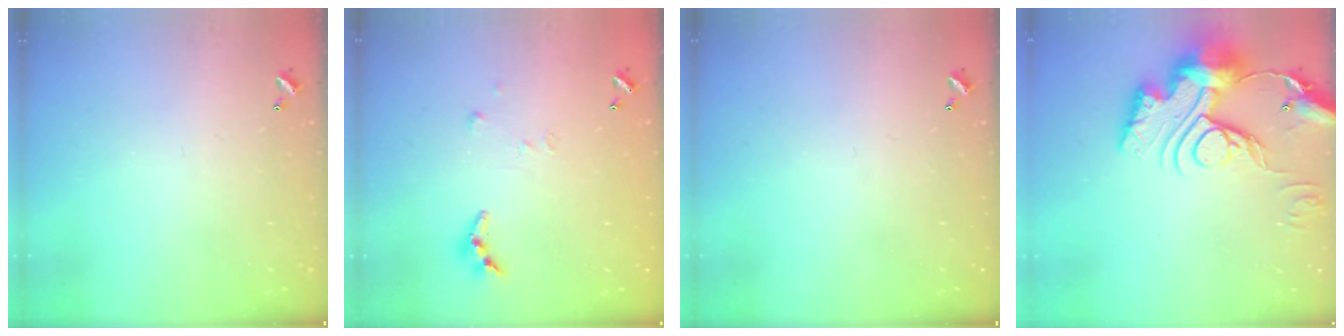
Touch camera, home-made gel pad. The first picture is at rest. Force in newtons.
{"total": 5.7, "press": 5.7, "slide": 0.4}
{"total": 0.0}
{"total": 18.7, "press": 18.6, "slide": 1.7}